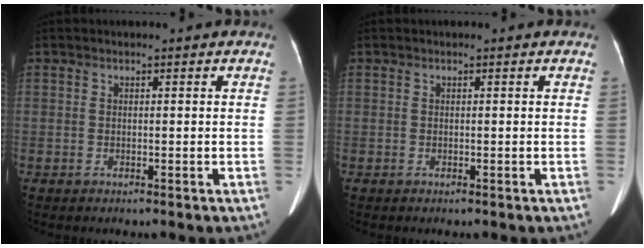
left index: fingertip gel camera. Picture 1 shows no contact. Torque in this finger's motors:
{"motor_torque": [-0.14, -0.08, 0.00, -0.01]}